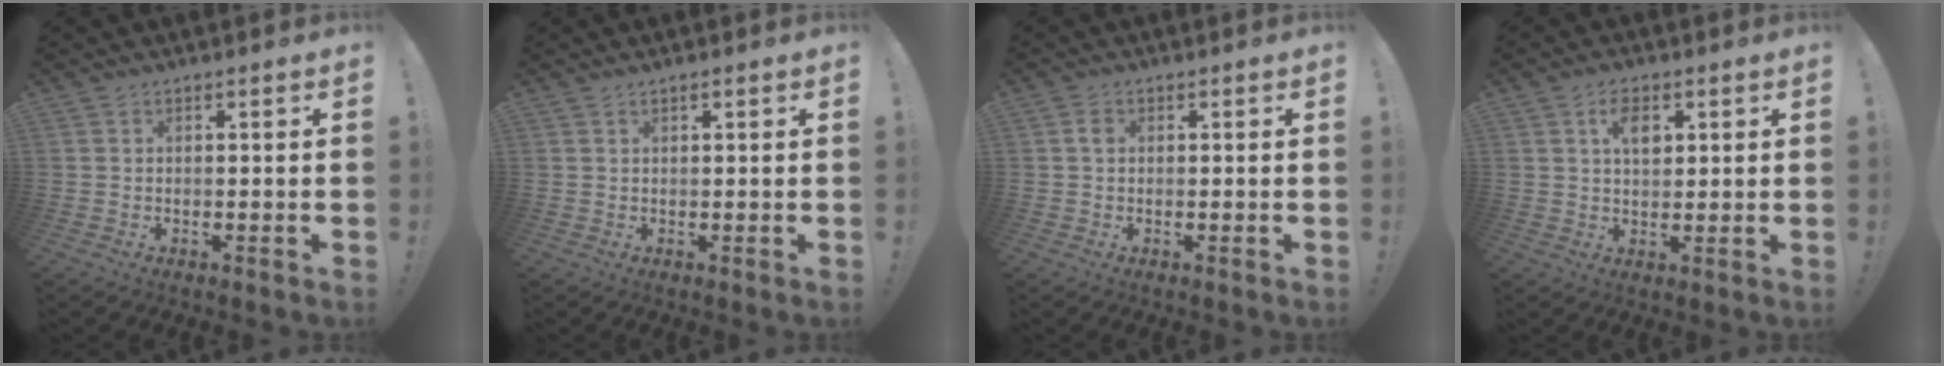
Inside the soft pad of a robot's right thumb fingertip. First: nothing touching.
{"total": 0.6, "force": [0.4, 0.0, 0.4], "torque": [-0.008, 0.000, 0.008]}
{"total": 1.7, "force": [0.3, 1.3, 0.9], "torque": [-0.002, -0.001, 0.002]}
{"total": 6.0, "force": [2.1, 3.7, 4.3], "torque": [-0.062, -0.001, 0.034]}